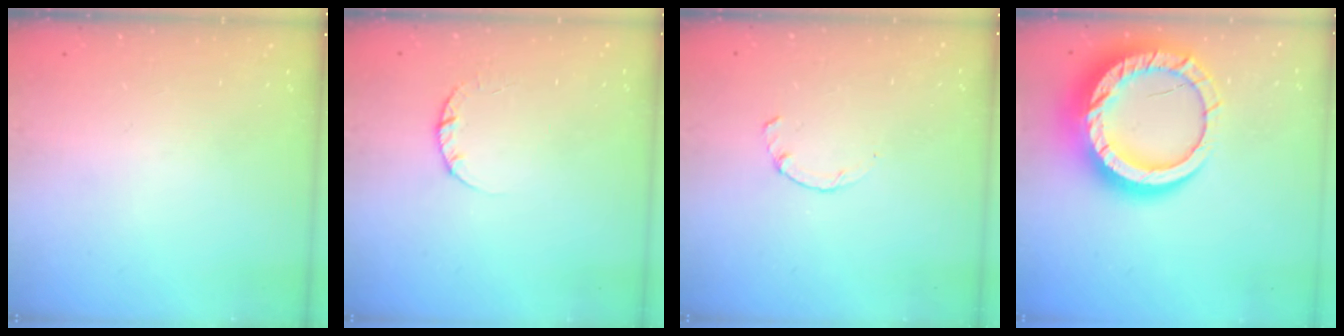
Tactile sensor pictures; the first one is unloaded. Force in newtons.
{"total": 2.4, "press": 2.4, "slide": 0.3}
{"total": 0.9, "press": 0.8, "slide": 0.3}
{"total": 25.6, "press": 25.5, "slide": 2.2}